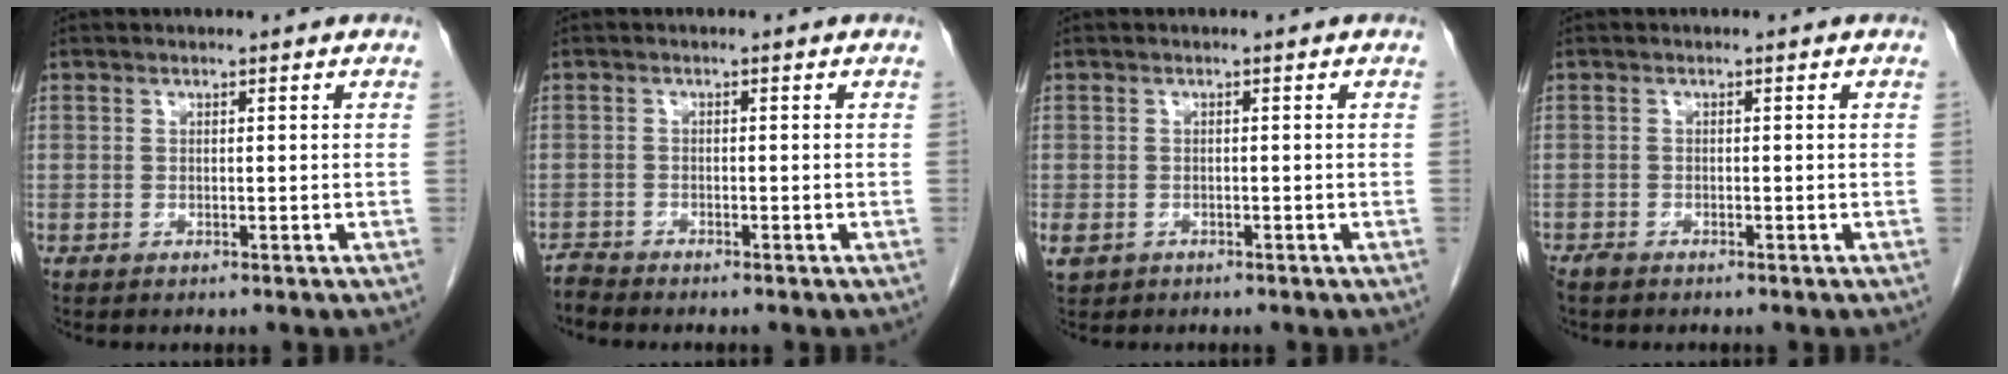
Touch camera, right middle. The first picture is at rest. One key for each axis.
{"total": 1.6, "fx": -1.5, "fy": -0.2, "fz": -0.4, "tx": 0.008, "ty": -0.009, "tz": -0.031}
{"total": 2.7, "fx": -1.5, "fy": 2.1, "fz": 0.9, "tx": -0.019, "ty": -0.001, "tz": -0.021}
{"total": 1.1, "fx": -1.0, "fy": 0.3, "fz": 0.4, "tx": -0.014, "ty": -0.003, "tz": -0.019}